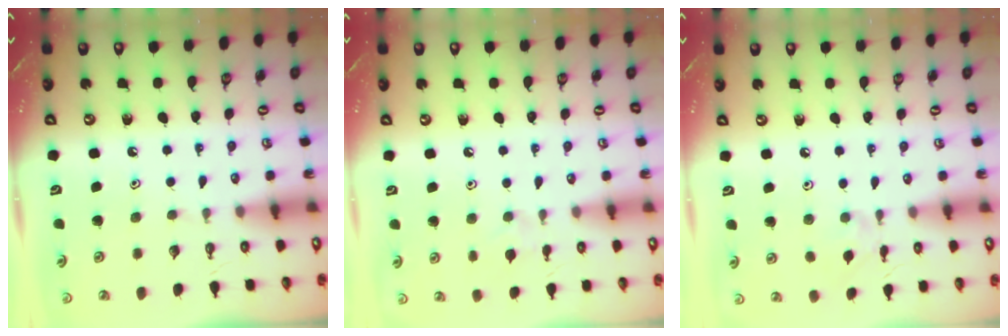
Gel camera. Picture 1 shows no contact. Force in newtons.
{"total": 5.3, "press": 5.2, "slide": 0.9}
{"total": 1.9, "press": 1.9, "slide": 0.5}